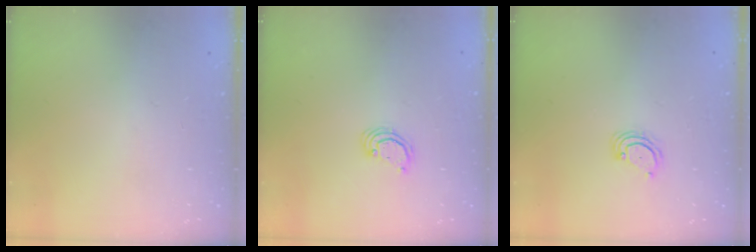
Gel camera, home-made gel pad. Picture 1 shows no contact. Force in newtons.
{"total": 2.3, "press": 2.3, "slide": 0.2}
{"total": 2.3, "press": 2.3, "slide": 0.2}